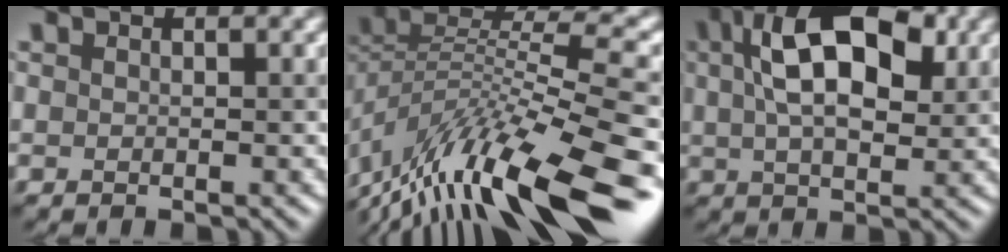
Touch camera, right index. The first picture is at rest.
{"total": 14.1, "force": [-8.7, 3.7, 10.5], "torque": [-0.206, 0.028, -0.153]}
{"total": 10.6, "force": [3.2, 5.6, 8.5], "torque": [-0.144, 0.025, 0.040]}